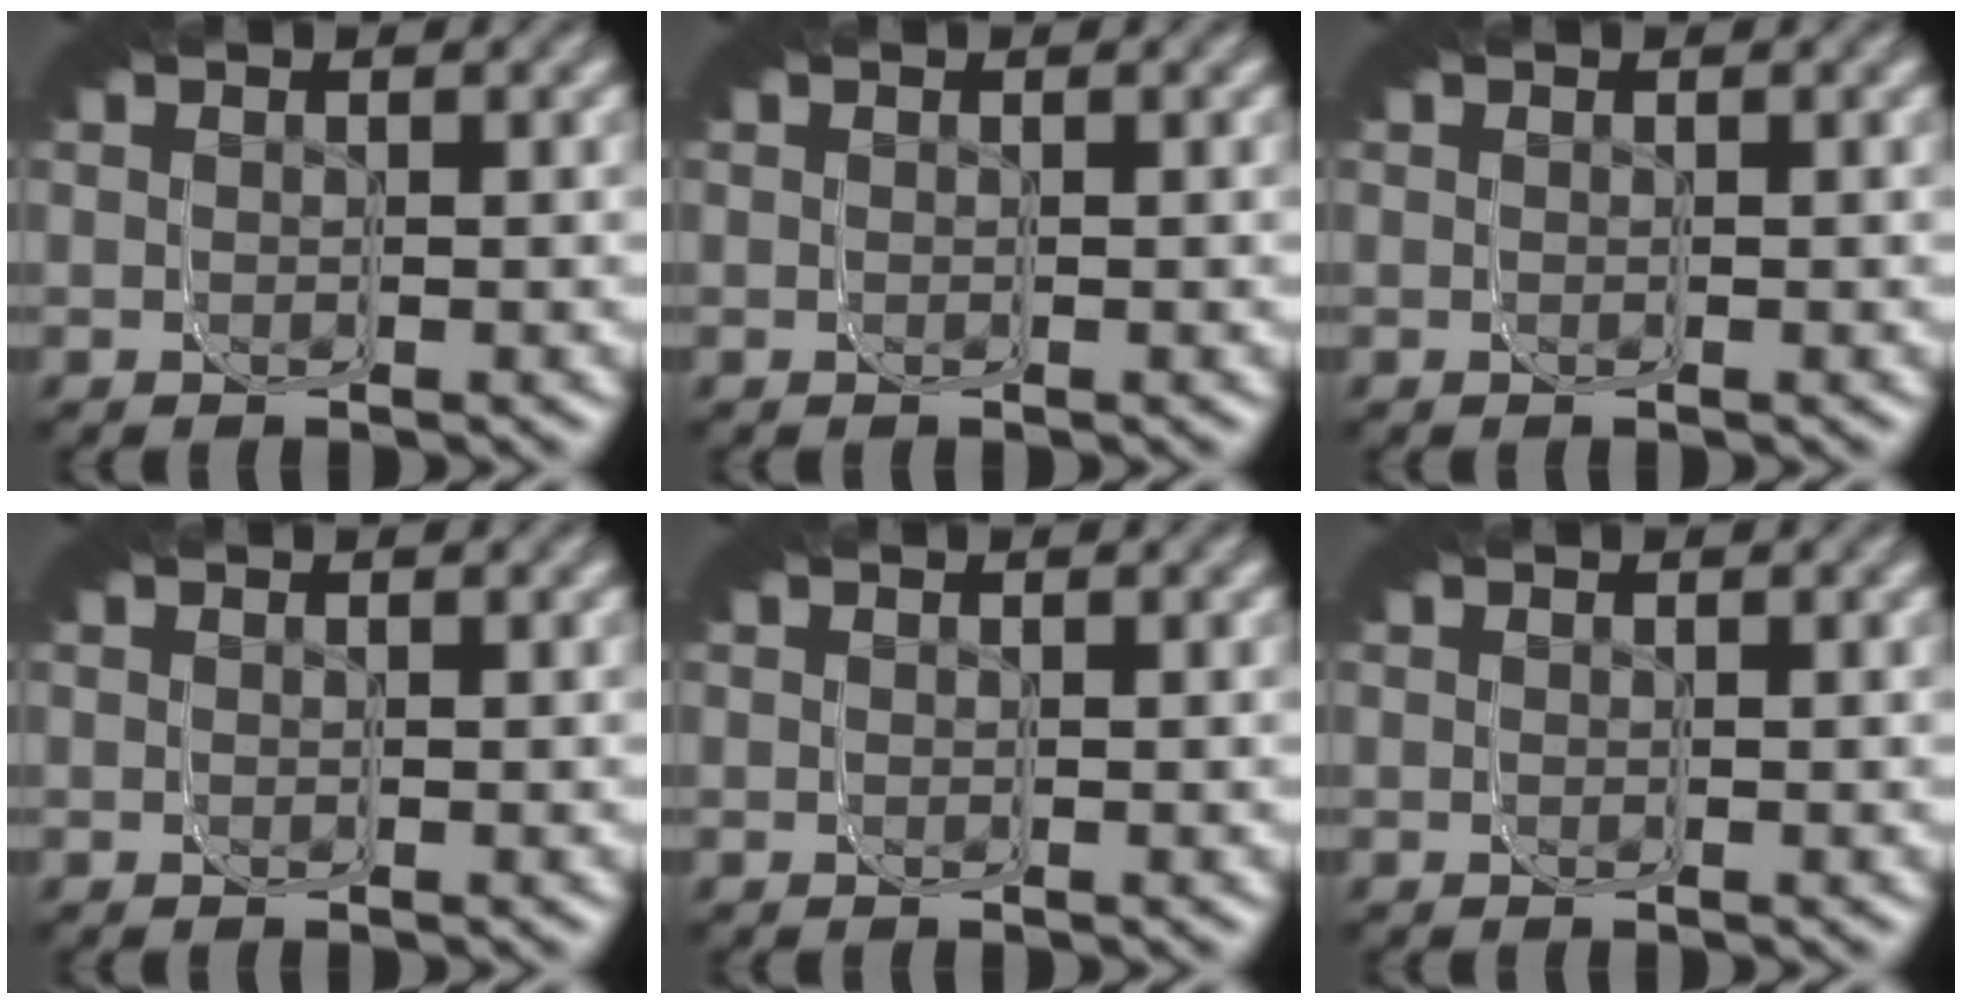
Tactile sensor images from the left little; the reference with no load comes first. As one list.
[{"total": 0.0}, {"total": 0.0}, {"total": 0.0}, {"total": 0.0}, {"total": 0.0}]